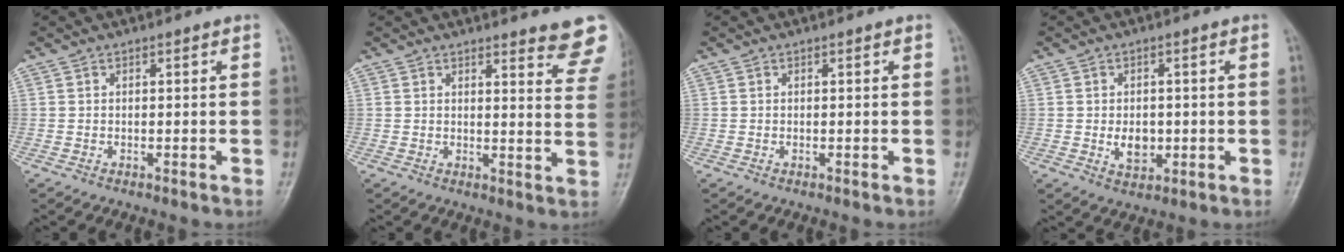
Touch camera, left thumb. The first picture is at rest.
{"total": 9.7, "force": [8.6, 1.7, 4.1], "torque": [-0.017, -0.058, 0.078]}
{"total": 0.0}
{"total": 4.6, "force": [-0.5, 3.3, 3.2], "torque": [-0.035, -0.001, -0.001]}